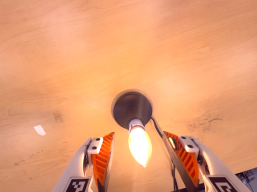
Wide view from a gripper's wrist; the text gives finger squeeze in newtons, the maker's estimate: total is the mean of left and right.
{"total": 0.0}